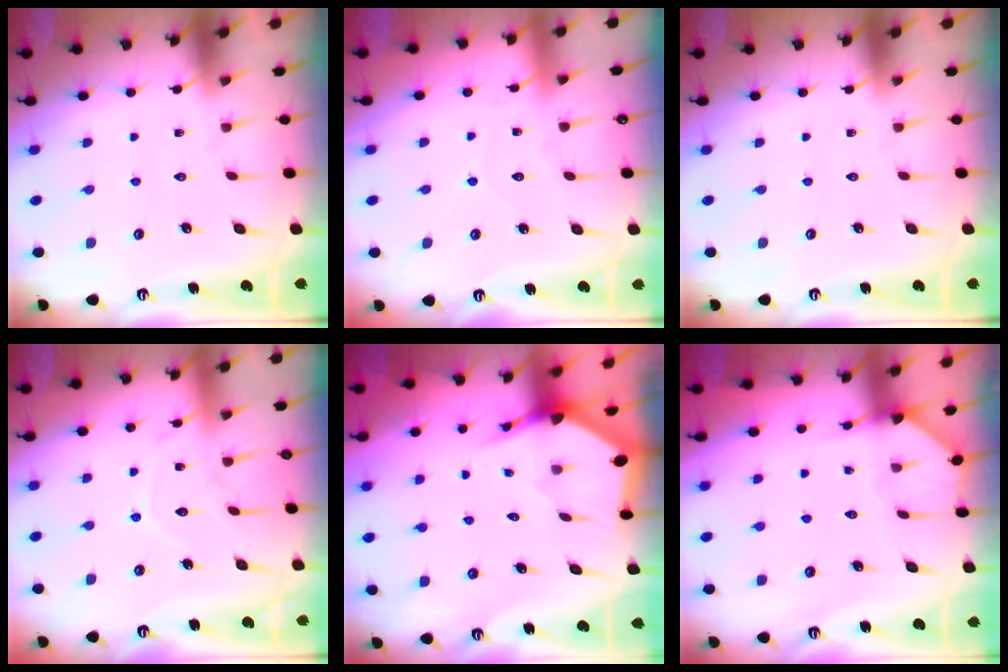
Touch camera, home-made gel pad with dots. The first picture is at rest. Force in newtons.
{"total": 2.6, "press": 2.6, "slide": 0.3}
{"total": 0.0}
{"total": 9.4, "press": 9.4, "slide": 0.7}
{"total": 2.9, "press": 2.9, "slide": 0.1}
{"total": 2.8, "press": 2.8, "slide": 0.2}